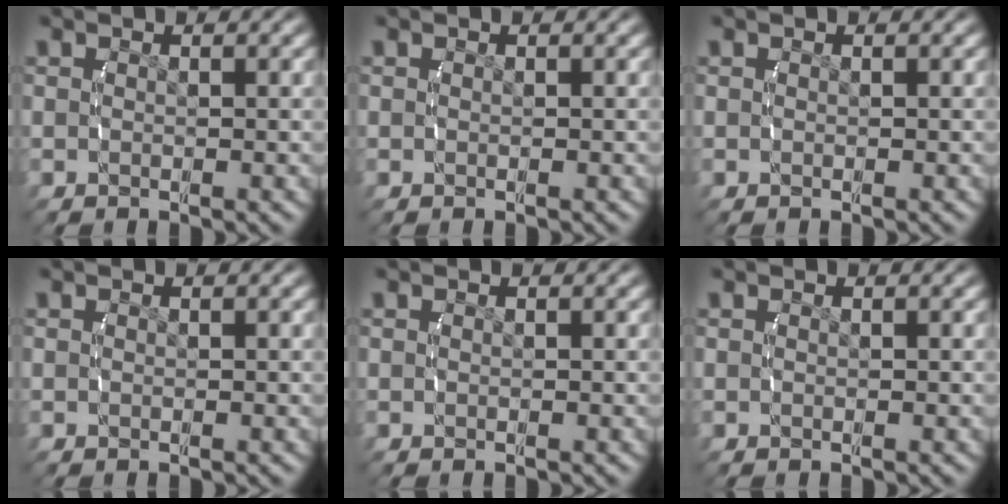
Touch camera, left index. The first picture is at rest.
{"total": 0.0}
{"total": 0.0}
{"total": 0.0}
{"total": 0.0}
{"total": 0.0}